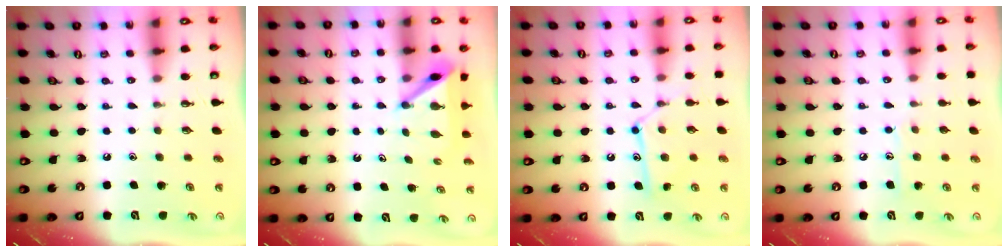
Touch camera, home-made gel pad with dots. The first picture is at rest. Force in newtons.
{"total": 5.7, "press": 5.7, "slide": 0.2}
{"total": 11.2, "press": 11.2, "slide": 0.4}
{"total": 7.8, "press": 7.8, "slide": 0.7}